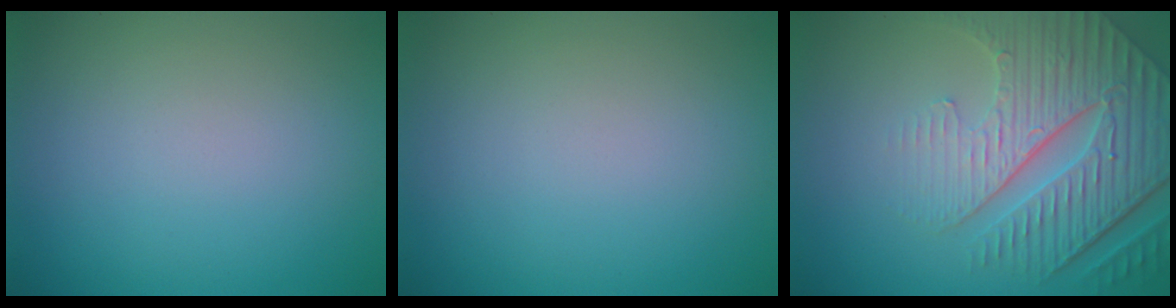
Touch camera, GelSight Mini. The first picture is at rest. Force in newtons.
{"total": 0.0}
{"total": 7.9, "press": 5.8, "slide": 5.3}